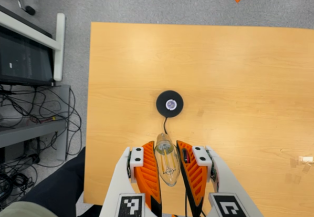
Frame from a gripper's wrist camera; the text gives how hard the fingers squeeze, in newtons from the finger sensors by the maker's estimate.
{"total": 17.8, "left": 18.9, "right": 16.7}